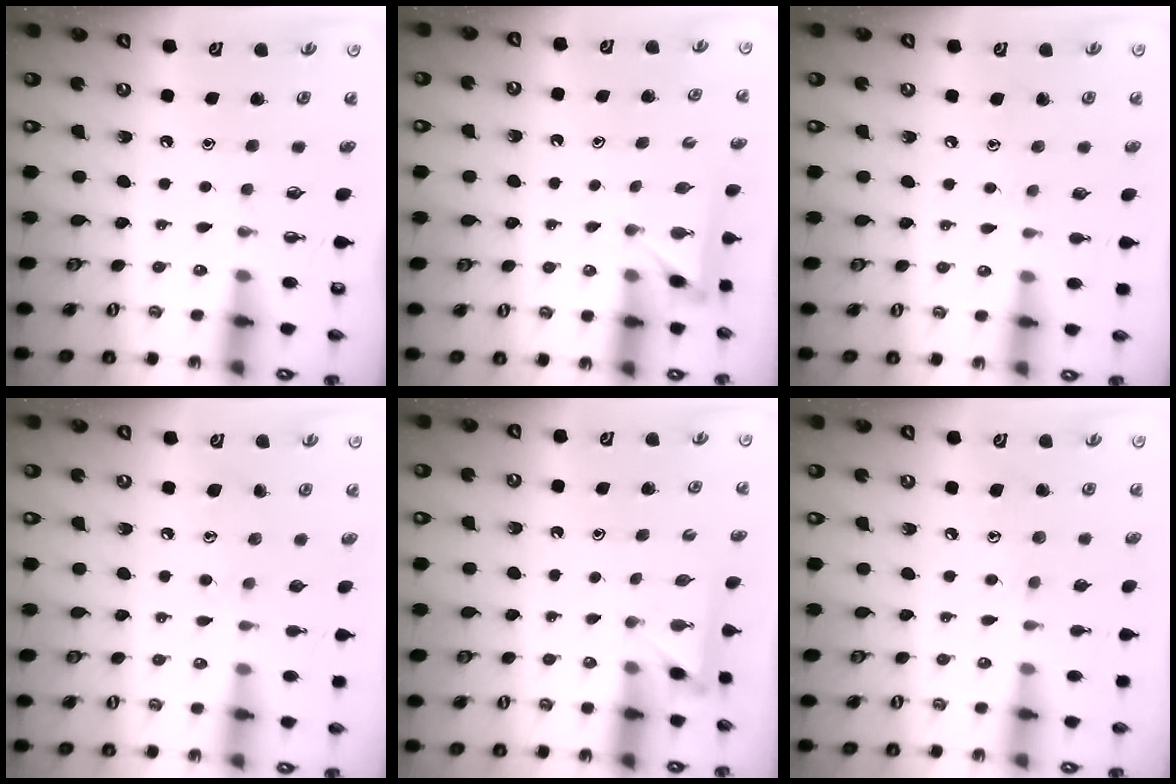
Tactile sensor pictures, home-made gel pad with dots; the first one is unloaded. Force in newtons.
{"total": 2.5, "press": 2.5, "slide": 0.3}
{"total": 4.6, "press": 4.5, "slide": 0.5}
{"total": 7.6, "press": 7.6, "slide": 0.5}
{"total": 2.5, "press": 2.4, "slide": 0.3}
{"total": 8.1, "press": 8.0, "slide": 0.5}